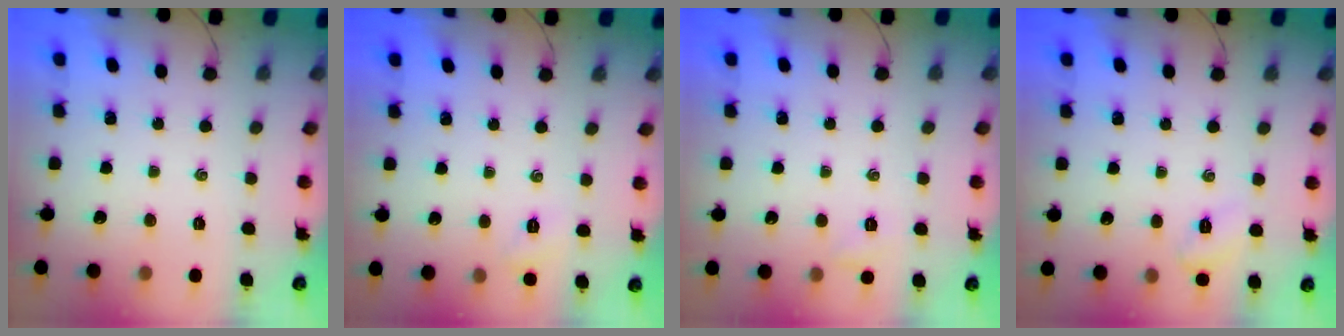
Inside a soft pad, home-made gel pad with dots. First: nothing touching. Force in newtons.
{"total": 2.5, "press": 2.4, "slide": 0.7}
{"total": 2.8, "press": 2.7, "slide": 0.8}
{"total": 6.9, "press": 6.7, "slide": 1.6}